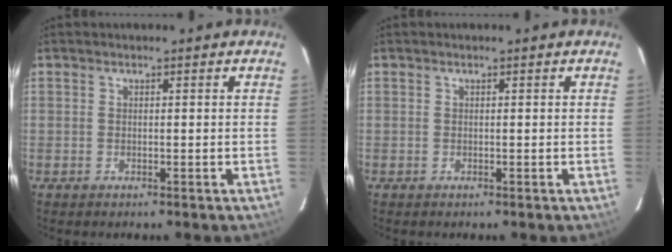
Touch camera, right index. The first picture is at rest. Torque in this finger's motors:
{"motor_torque": [0.00, 0.00, 0.00, 0.00]}